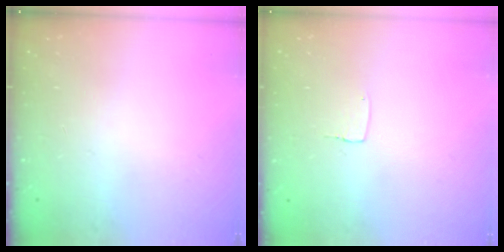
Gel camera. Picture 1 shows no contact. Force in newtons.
{"total": 3.3, "press": 3.3, "slide": 0.1}